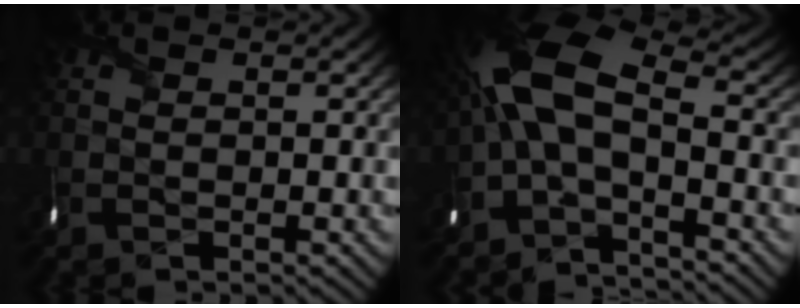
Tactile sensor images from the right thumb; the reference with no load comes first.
{"total": 11.1, "force": [-1.3, 4.9, 9.9], "torque": [-0.212, 0.024, -0.048]}